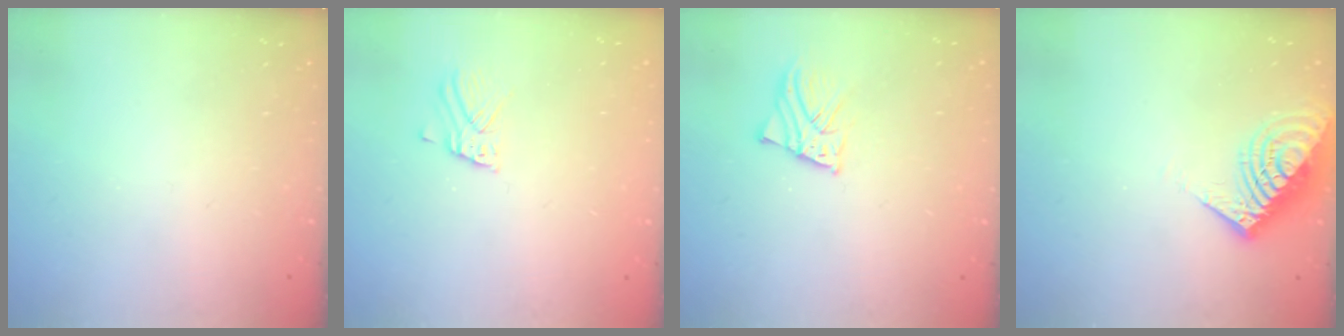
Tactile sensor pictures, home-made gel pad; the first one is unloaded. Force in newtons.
{"total": 4.2, "press": 4.2, "slide": 0.2}
{"total": 2.8, "press": 2.8, "slide": 0.2}
{"total": 14.1, "press": 14.0, "slide": 1.4}